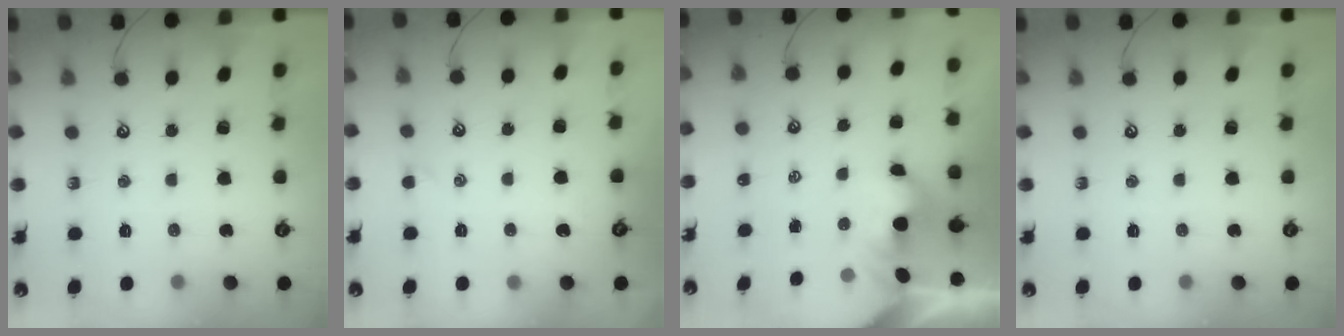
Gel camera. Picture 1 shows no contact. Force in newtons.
{"total": 2.0, "press": 2.0, "slide": 0.3}
{"total": 1.5, "press": 1.5, "slide": 0.2}
{"total": 0.0}